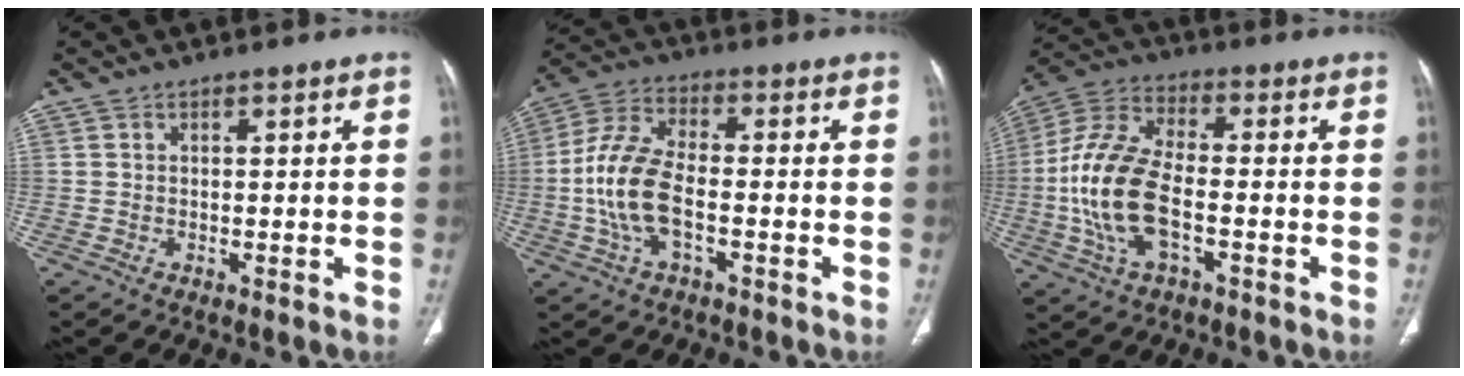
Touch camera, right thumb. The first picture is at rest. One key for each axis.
{"total": 12.2, "fx": -2.4, "fy": 6.0, "fz": 10.4, "tx": -0.223, "ty": 0.027, "tz": -0.049}
{"total": 16.2, "fx": -3.2, "fy": 8.0, "fz": 13.7, "tx": -0.295, "ty": 0.025, "tz": -0.062}